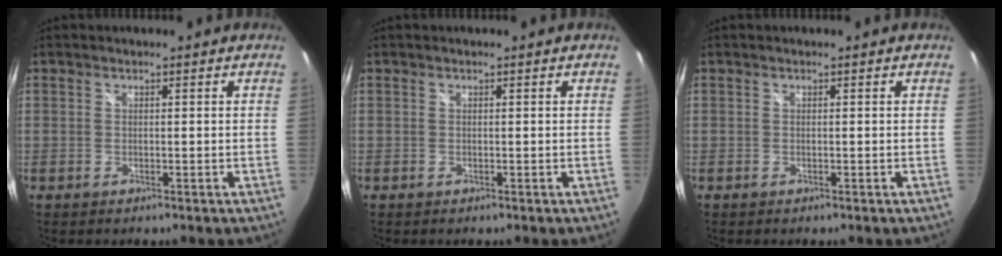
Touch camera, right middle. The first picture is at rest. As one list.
[{"total": 0.0}, {"total": 0.0}]